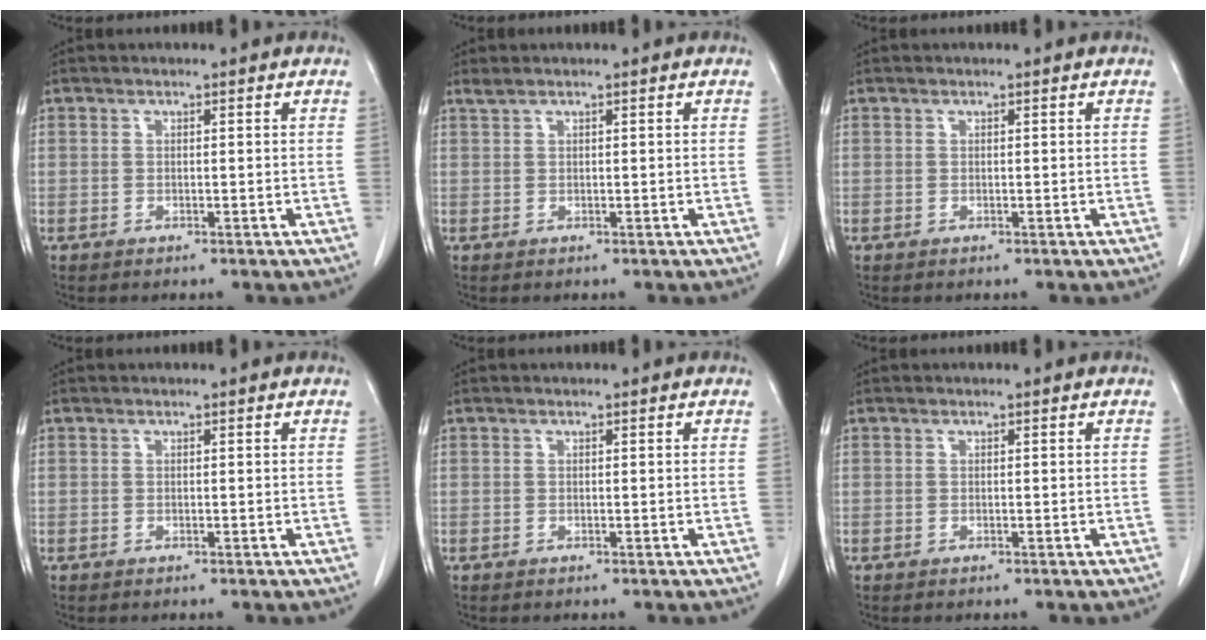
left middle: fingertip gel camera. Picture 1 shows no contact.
{"total": 0.7, "force": [0.6, -0.1, 0.3], "torque": [-0.014, 0.010, 0.018]}
{"total": 0.0}
{"total": 0.0}
{"total": 0.0}
{"total": 0.0}